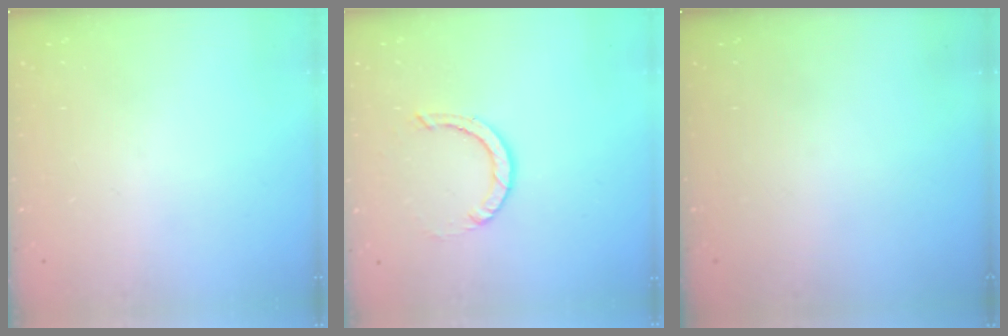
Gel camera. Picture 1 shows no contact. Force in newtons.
{"total": 3.8, "press": 3.8, "slide": 0.4}
{"total": 0.0}